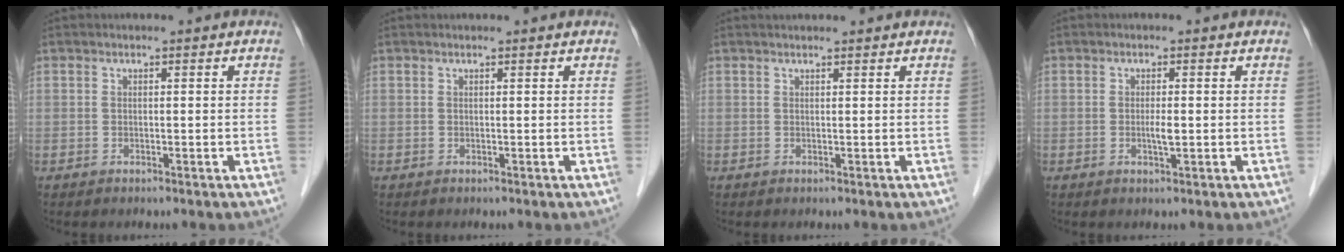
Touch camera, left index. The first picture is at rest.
{"total": 0.9, "force": [0.9, 0.0, 0.3], "torque": [-0.007, 0.008, 0.012]}
{"total": 3.3, "force": [3.1, 0.3, 1.1], "torque": [-0.014, 0.026, 0.039]}
{"total": 1.6, "force": [-0.2, 0.2, 1.6], "torque": [-0.031, -0.001, -0.002]}